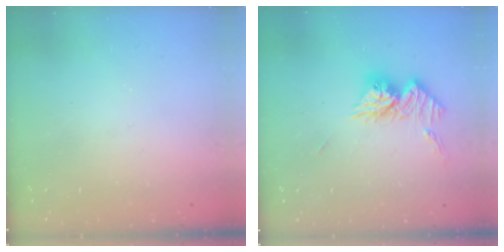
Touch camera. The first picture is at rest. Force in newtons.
{"total": 11.1, "press": 11.1, "slide": 0.9}